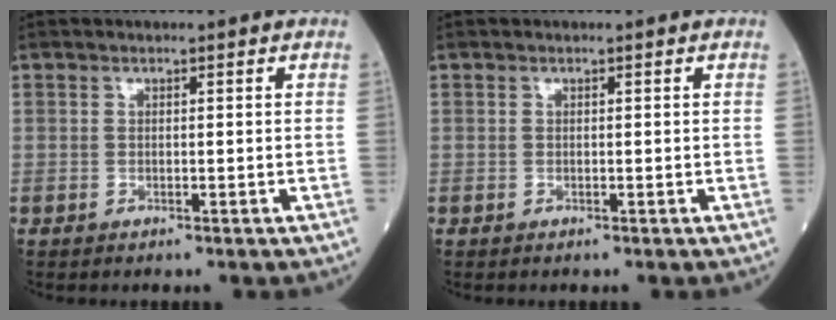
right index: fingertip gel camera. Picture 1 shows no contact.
{"total": 0.0}